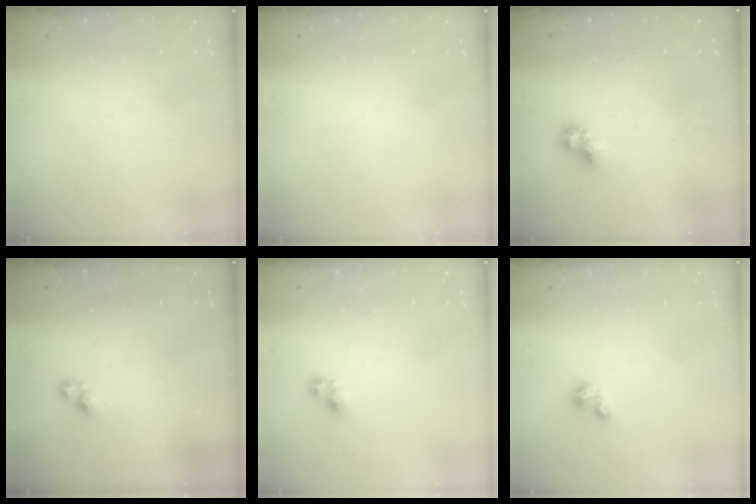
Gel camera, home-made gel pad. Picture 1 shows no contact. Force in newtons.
{"total": 0.0}
{"total": 6.3, "press": 6.3, "slide": 0.5}
{"total": 4.1, "press": 4.1, "slide": 0.5}
{"total": 5.0, "press": 4.9, "slide": 0.6}
{"total": 2.5, "press": 2.5, "slide": 0.3}